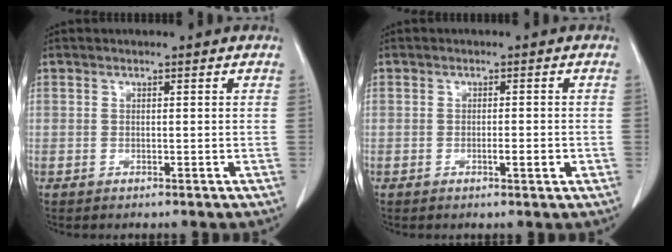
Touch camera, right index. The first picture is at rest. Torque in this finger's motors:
{"motor_torque": [0.40, -0.28, 0.08, 0.03]}